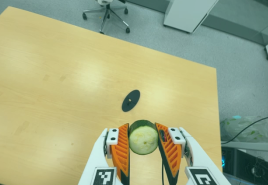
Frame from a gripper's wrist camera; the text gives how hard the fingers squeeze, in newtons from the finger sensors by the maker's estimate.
{"total": 12.1, "left": 11.0, "right": 13.3}